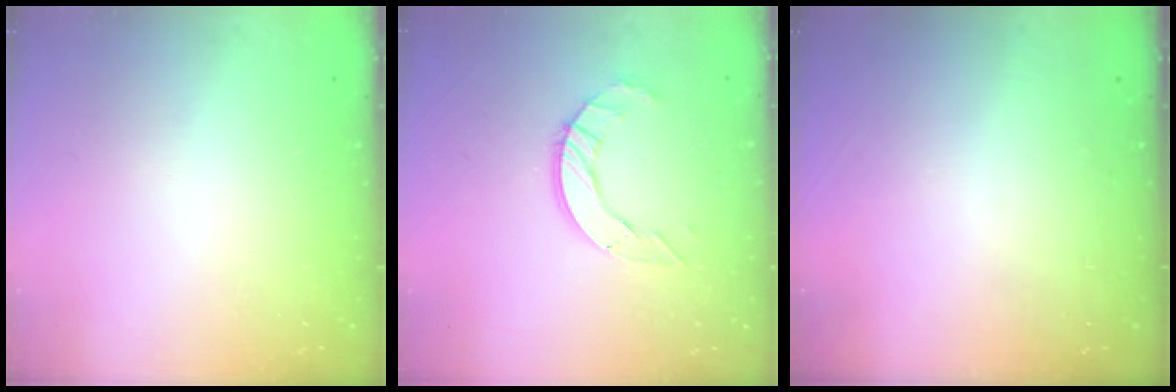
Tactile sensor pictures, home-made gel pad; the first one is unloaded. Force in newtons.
{"total": 8.1, "press": 8.0, "slide": 0.3}
{"total": 0.0}